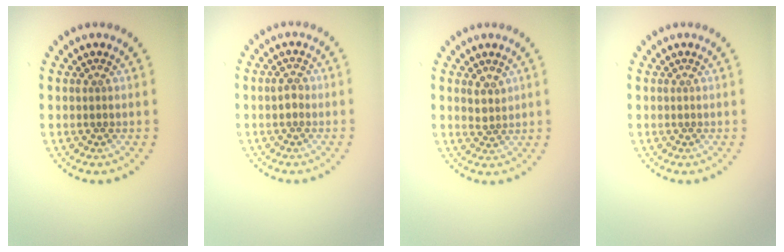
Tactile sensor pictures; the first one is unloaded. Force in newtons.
{"total": 1.2, "press": 1.2, "slide": 0.2}
{"total": 1.7, "press": 1.3, "slide": 1.0}
{"total": 0.0}